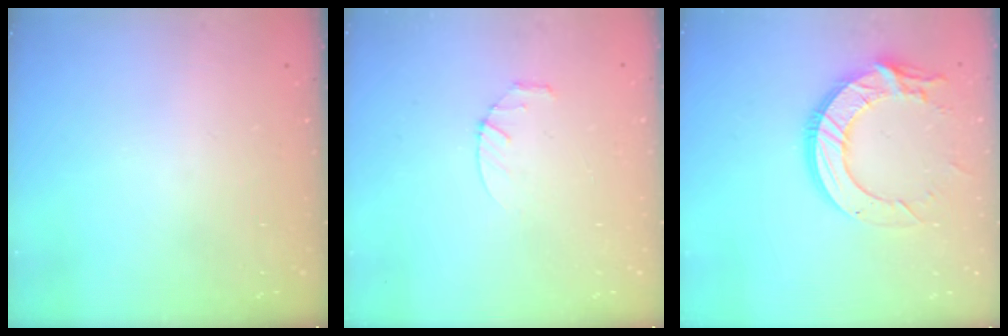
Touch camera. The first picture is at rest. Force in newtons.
{"total": 2.8, "press": 2.8, "slide": 0.4}
{"total": 15.3, "press": 15.2, "slide": 1.5}